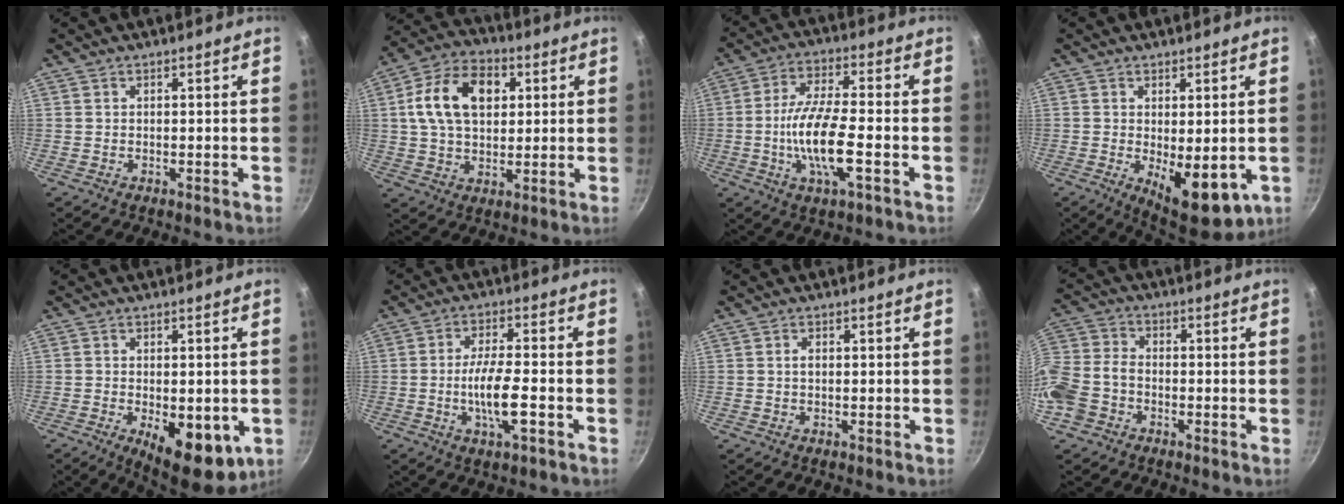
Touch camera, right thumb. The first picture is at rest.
{"total": 14.6, "force": [3.4, 9.8, 10.3], "torque": [-0.159, 0.010, 0.047]}
{"total": 12.1, "force": [-3.1, 3.4, 11.2], "torque": [-0.216, 0.018, -0.066]}
{"total": 10.6, "force": [-1.9, 4.6, 9.4], "torque": [-0.110, -0.012, -0.011]}
{"total": 12.2, "force": [-3.6, 5.4, 10.4], "torque": [-0.111, -0.005, -0.035]}
{"total": 8.4, "force": [-2.4, 2.1, 7.8], "torque": [-0.143, 0.014, -0.049]}
{"total": 1.1, "force": [0.1, 0.7, 0.9], "torque": [-0.015, 0.003, 0.001]}
{"total": 10.4, "force": [-4.5, 7.5, 5.6], "torque": [-0.108, 0.040, -0.105]}